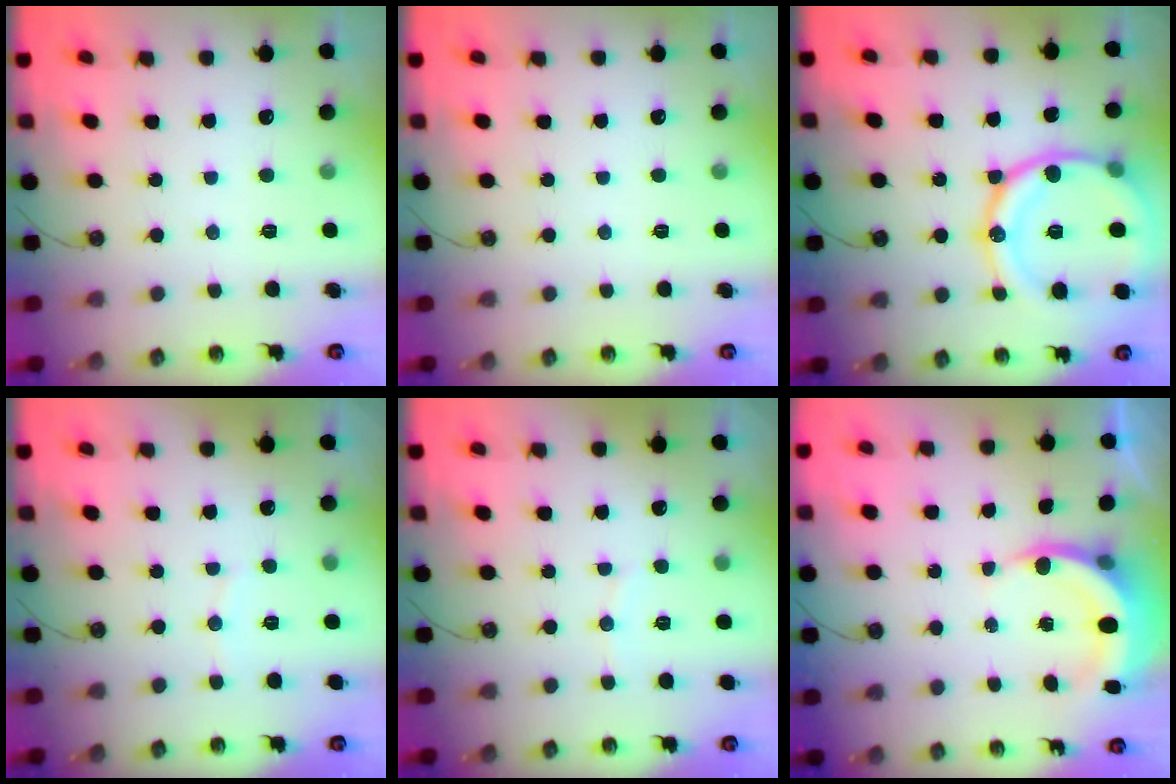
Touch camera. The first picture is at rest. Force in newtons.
{"total": 0.0}
{"total": 20.8, "press": 20.7, "slide": 2.5}
{"total": 3.5, "press": 3.5, "slide": 0.4}
{"total": 4.0, "press": 4.0, "slide": 0.5}
{"total": 6.4, "press": 6.2, "slide": 1.4}